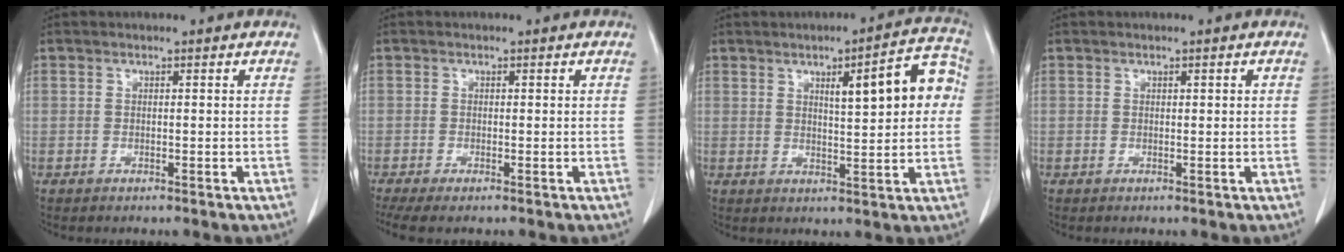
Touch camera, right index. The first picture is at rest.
{"total": 3.9, "force": [-2.8, 0.7, 2.6], "torque": [-0.050, -0.005, -0.049]}
{"total": 9.9, "force": [2.2, 2.1, 9.4], "torque": [-0.122, 0.024, 0.029]}
{"total": 0.5, "force": [0.2, 0.2, 0.5], "torque": [-0.006, 0.001, 0.003]}